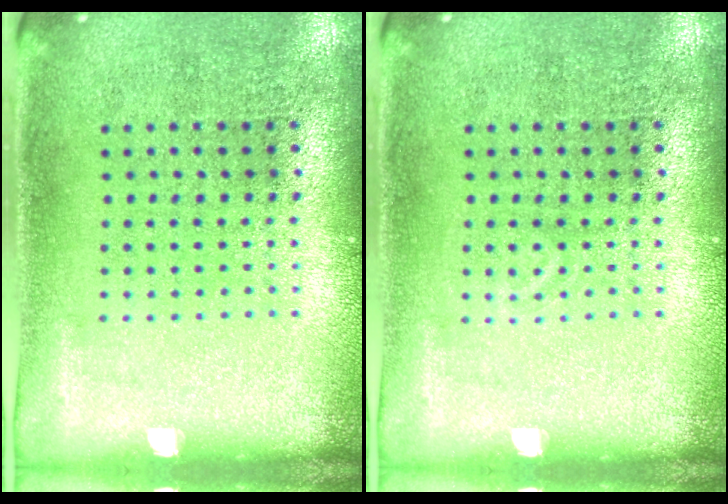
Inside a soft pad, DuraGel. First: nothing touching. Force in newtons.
{"total": 0.6, "press": 0.5, "slide": 0.3}